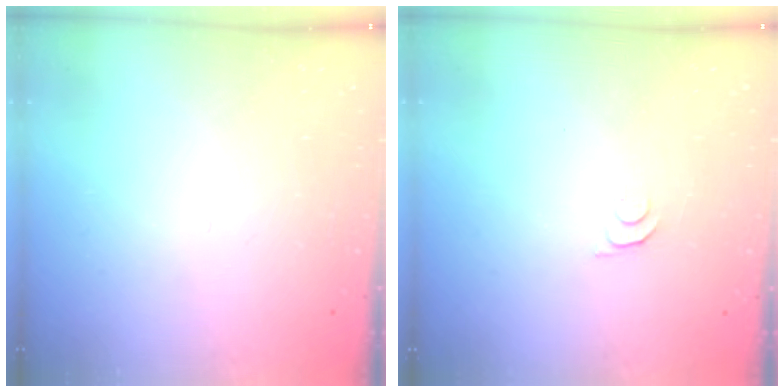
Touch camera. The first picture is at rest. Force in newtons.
{"total": 4.1, "press": 4.0, "slide": 0.6}